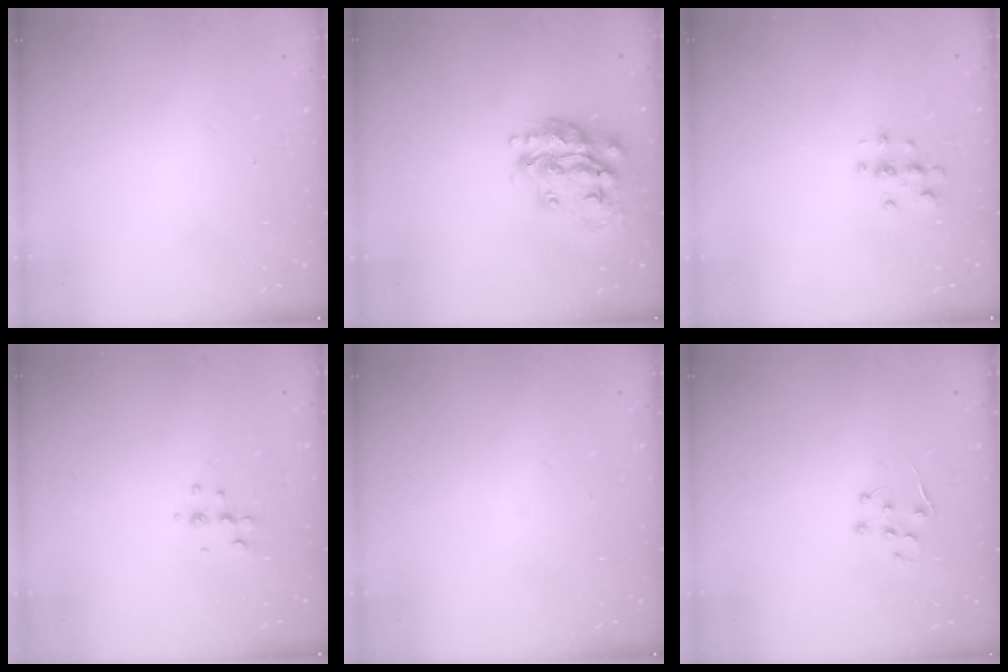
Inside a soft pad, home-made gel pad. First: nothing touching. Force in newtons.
{"total": 18.1, "press": 18.0, "slide": 1.4}
{"total": 3.0, "press": 3.0, "slide": 0.3}
{"total": 4.5, "press": 4.3, "slide": 1.2}
{"total": 0.0}
{"total": 5.1, "press": 5.1, "slide": 0.7}